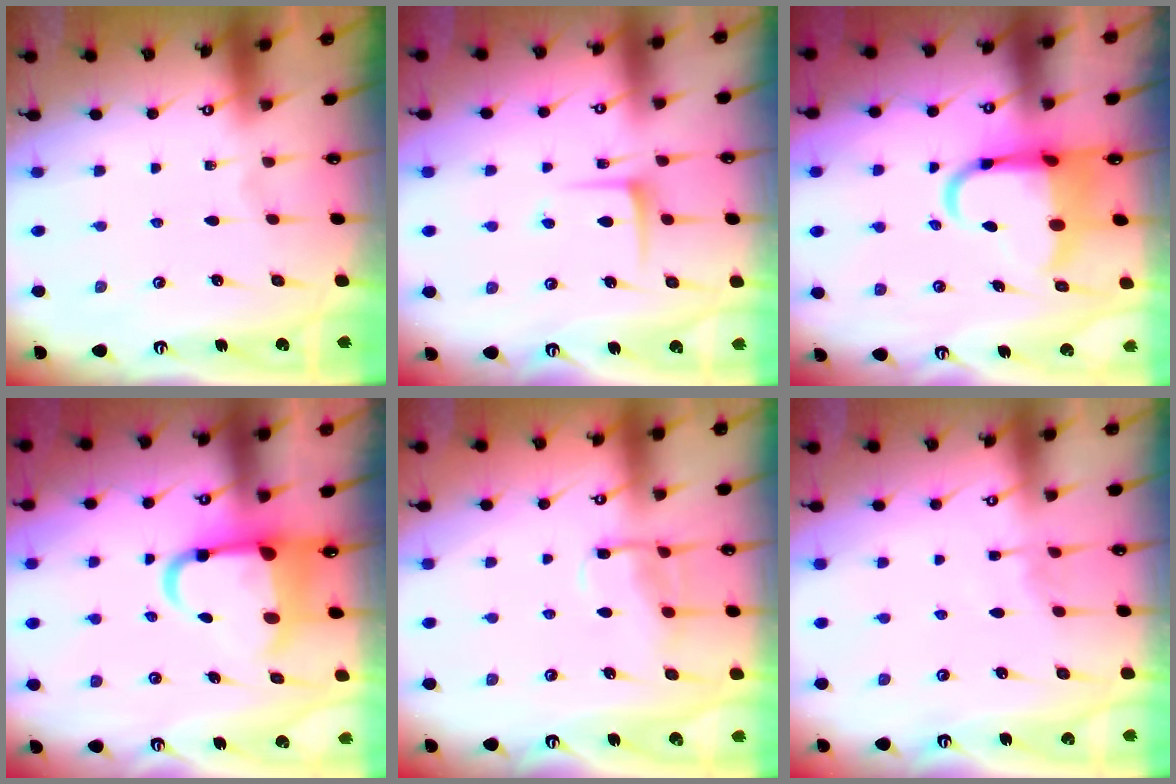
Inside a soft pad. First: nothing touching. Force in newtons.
{"total": 6.6, "press": 6.6, "slide": 0.6}
{"total": 9.5, "press": 9.3, "slide": 1.7}
{"total": 9.0, "press": 8.7, "slide": 1.9}
{"total": 9.9, "press": 9.8, "slide": 0.8}
{"total": 3.4, "press": 3.3, "slide": 0.6}